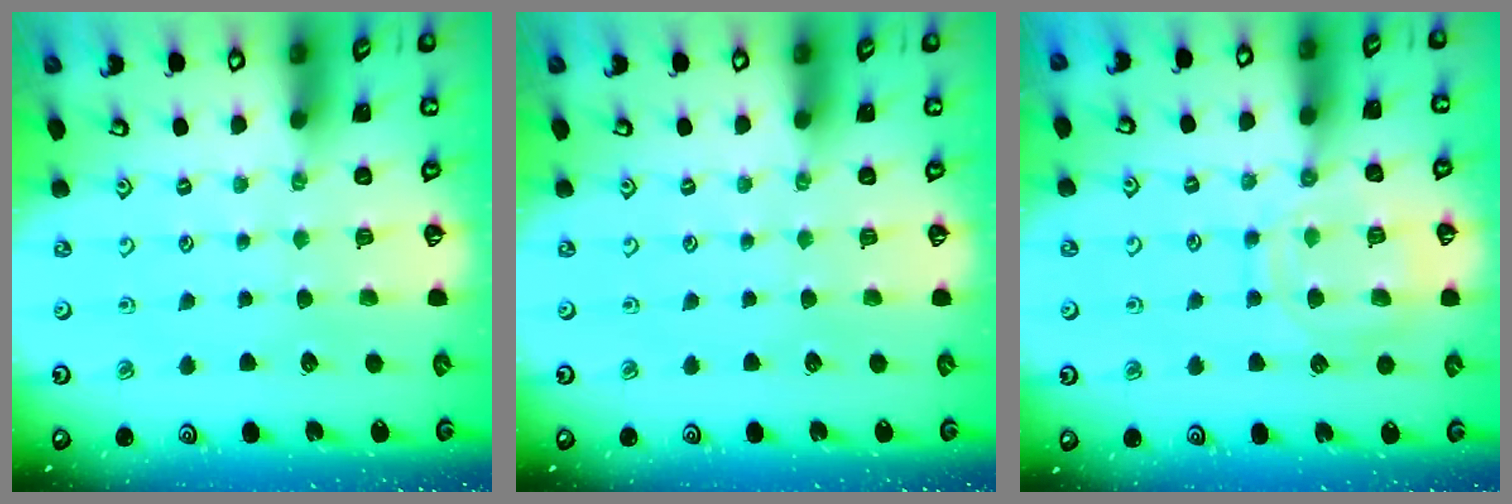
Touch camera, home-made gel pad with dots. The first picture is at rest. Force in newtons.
{"total": 0.0}
{"total": 12.9, "press": 12.8, "slide": 1.1}